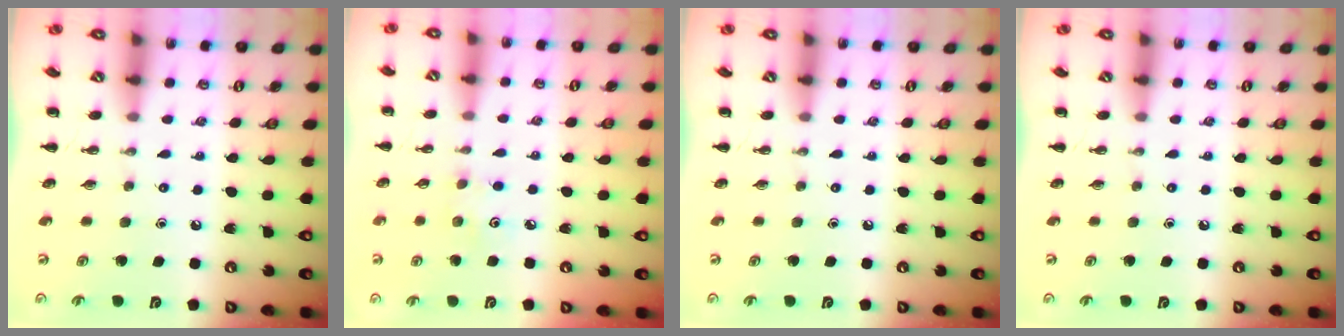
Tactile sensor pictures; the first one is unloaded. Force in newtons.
{"total": 3.6, "press": 3.5, "slide": 0.9}
{"total": 0.0}
{"total": 0.0}